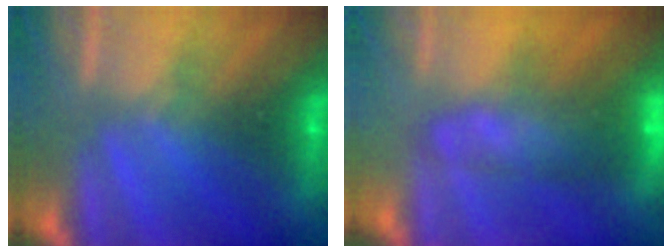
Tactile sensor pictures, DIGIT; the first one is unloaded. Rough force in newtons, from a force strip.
{"total": 5.7}